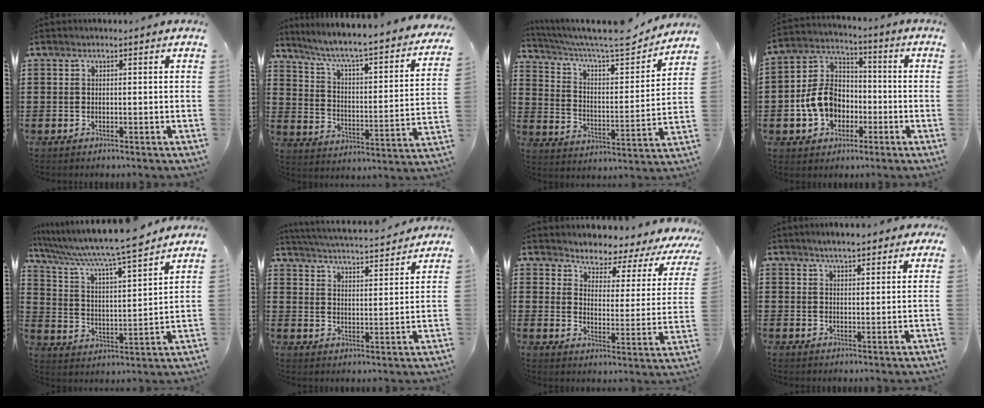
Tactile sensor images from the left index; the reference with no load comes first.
{"total": 4.8, "force": [3.6, 0.1, 3.1], "torque": [-0.080, -0.041, 0.048]}
{"total": 8.3, "force": [7.4, 1.0, 3.8], "torque": [-0.091, -0.054, 0.116]}
{"total": 9.3, "force": [-2.5, 7.4, 5.0], "torque": [-0.141, 0.017, -0.053]}
{"total": 8.8, "force": [7.6, -0.3, 4.3], "torque": [-0.115, -0.053, 0.124]}
{"total": 4.5, "force": [4.3, -0.4, 1.0], "torque": [-0.041, -0.037, 0.069]}
{"total": 3.1, "force": [2.8, 1.1, 0.5], "torque": [-0.028, -0.034, 0.035]}
{"total": 3.8, "force": [3.2, 0.9, 1.7], "torque": [-0.041, 0.003, 0.059]}